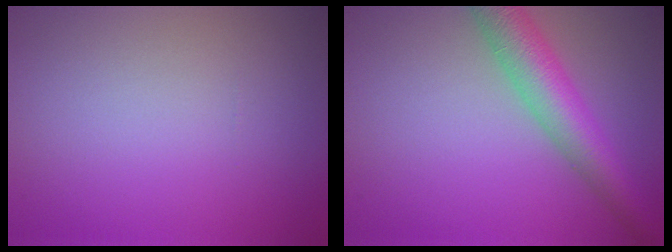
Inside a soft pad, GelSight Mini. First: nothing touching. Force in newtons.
{"total": 5.8, "press": 5.8, "slide": 0.2}